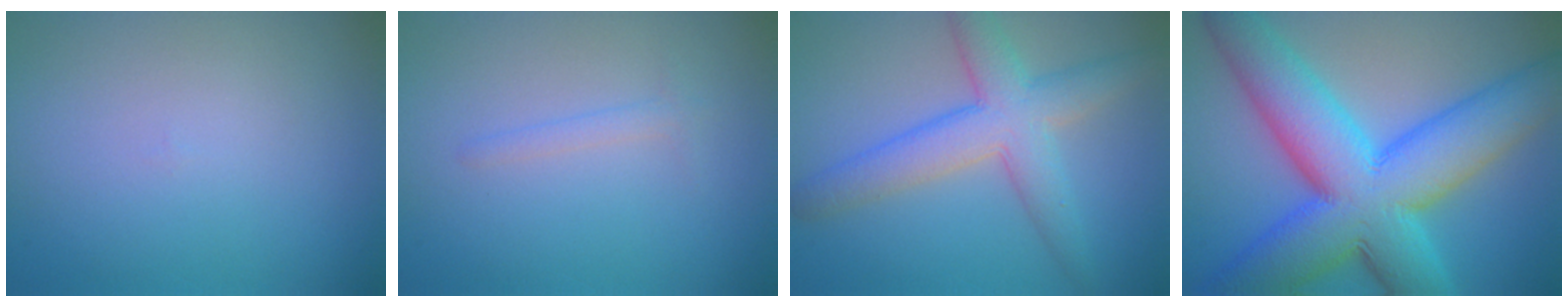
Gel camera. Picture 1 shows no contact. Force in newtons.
{"total": 1.0, "press": 1.0, "slide": 0.0}
{"total": 5.8, "press": 5.8, "slide": 0.2}
{"total": 13.8, "press": 13.8, "slide": 0.2}